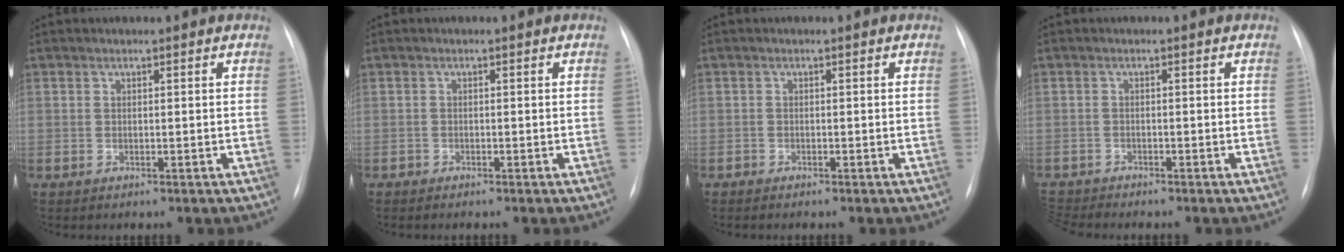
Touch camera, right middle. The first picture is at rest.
{"total": 0.9, "force": [-0.8, 0.2, 0.3], "torque": [-0.005, -0.002, -0.013]}
{"total": 0.8, "force": [-0.7, 0.0, 0.3], "torque": [-0.006, -0.002, -0.012]}
{"total": 2.5, "force": [-2.3, -0.7, -0.5], "torque": [0.006, -0.019, -0.044]}